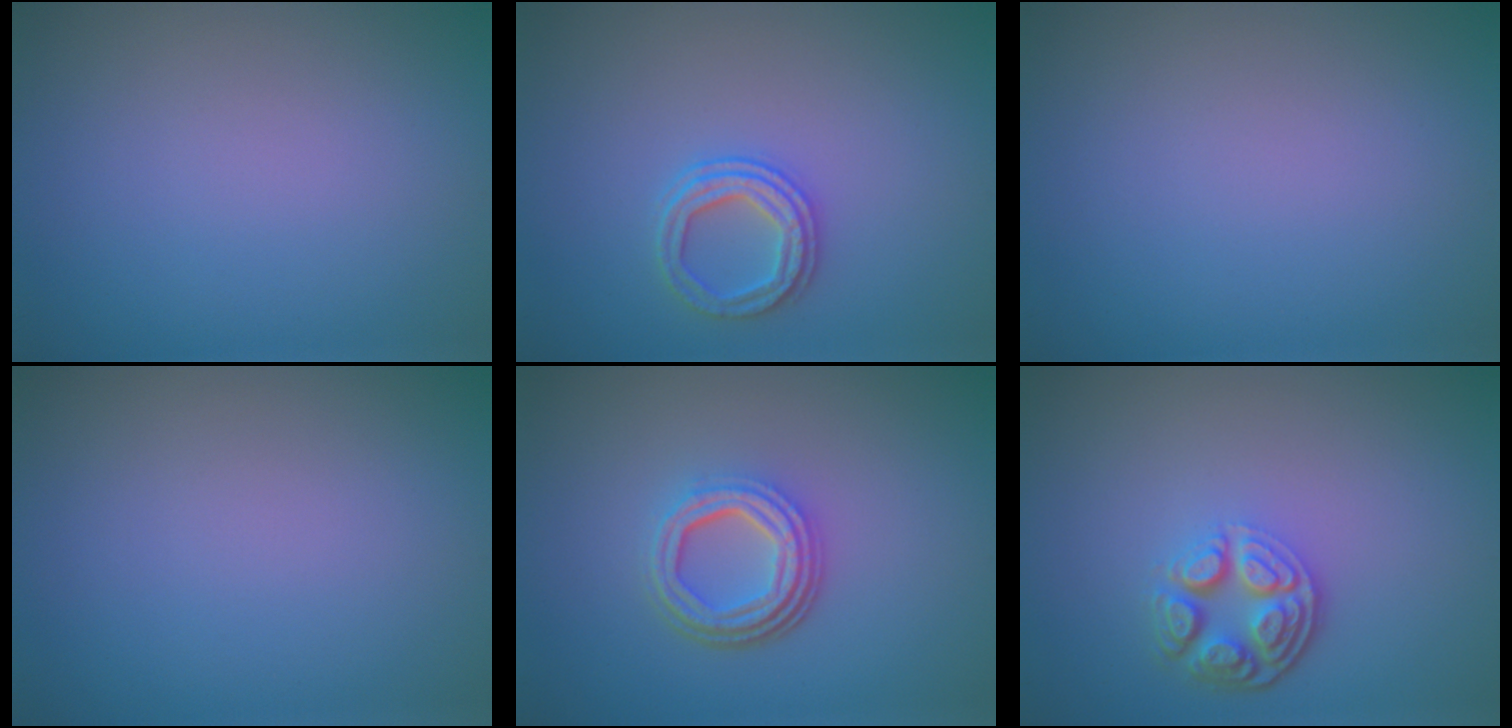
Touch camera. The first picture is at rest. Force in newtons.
{"total": 2.5, "press": 2.4, "slide": 0.6}
{"total": 0.0}
{"total": 0.0}
{"total": 4.5, "press": 3.3, "slide": 3.1}
{"total": 4.3, "press": 3.2, "slide": 2.7}